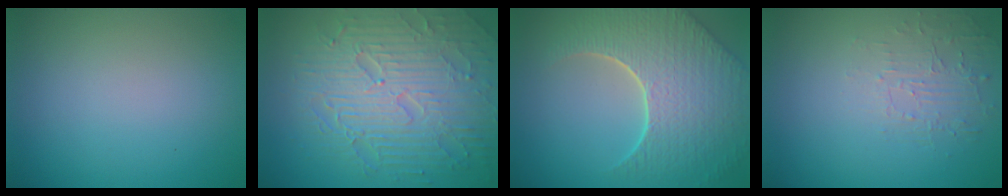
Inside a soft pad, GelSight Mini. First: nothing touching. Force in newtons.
{"total": 8.8, "press": 6.3, "slide": 6.1}
{"total": 8.7, "press": 6.2, "slide": 6.2}
{"total": 1.8, "press": 0.7, "slide": 1.7}